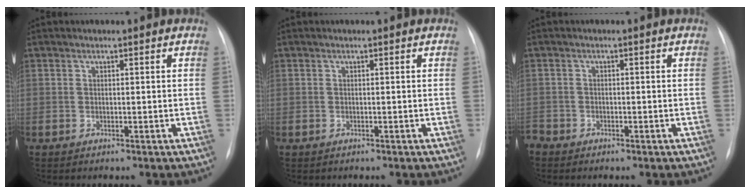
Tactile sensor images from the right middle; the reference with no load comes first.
{"total": 0.0}
{"total": 2.1, "force": [-1.6, 1.4, 0.4], "torque": [-0.008, 0.002, -0.027]}